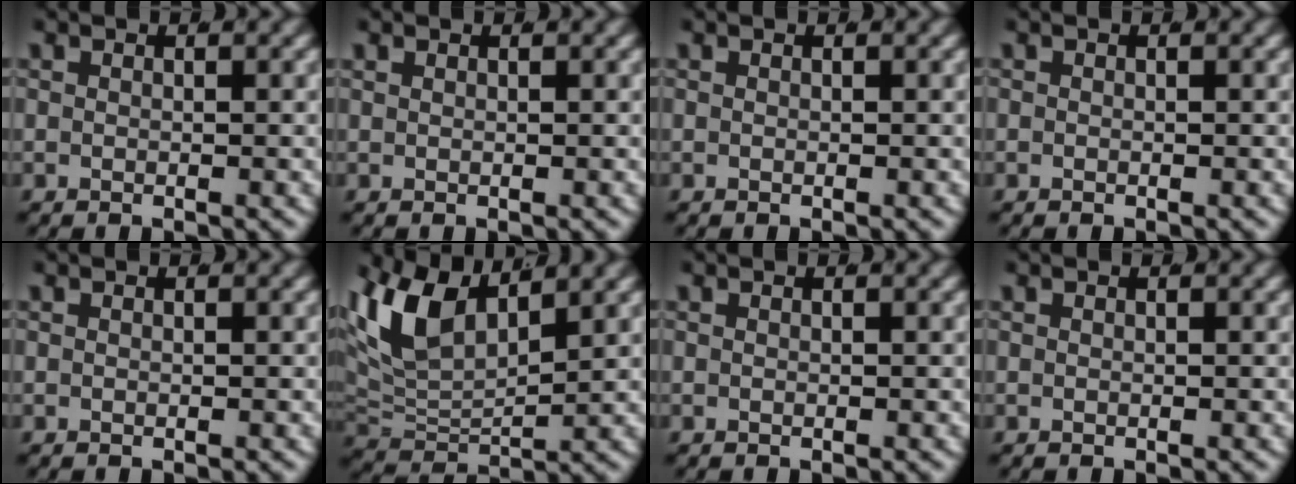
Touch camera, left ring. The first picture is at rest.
{"total": 0.6, "force": [0.5, -0.3, 0.2], "torque": [0.002, -0.003, 0.014]}
{"total": 0.0}
{"total": 0.0}
{"total": 0.0}
{"total": 8.2, "force": [2.9, 5.0, 5.8], "torque": [-0.145, -0.013, 0.062]}
{"total": 0.0}
{"total": 0.0}